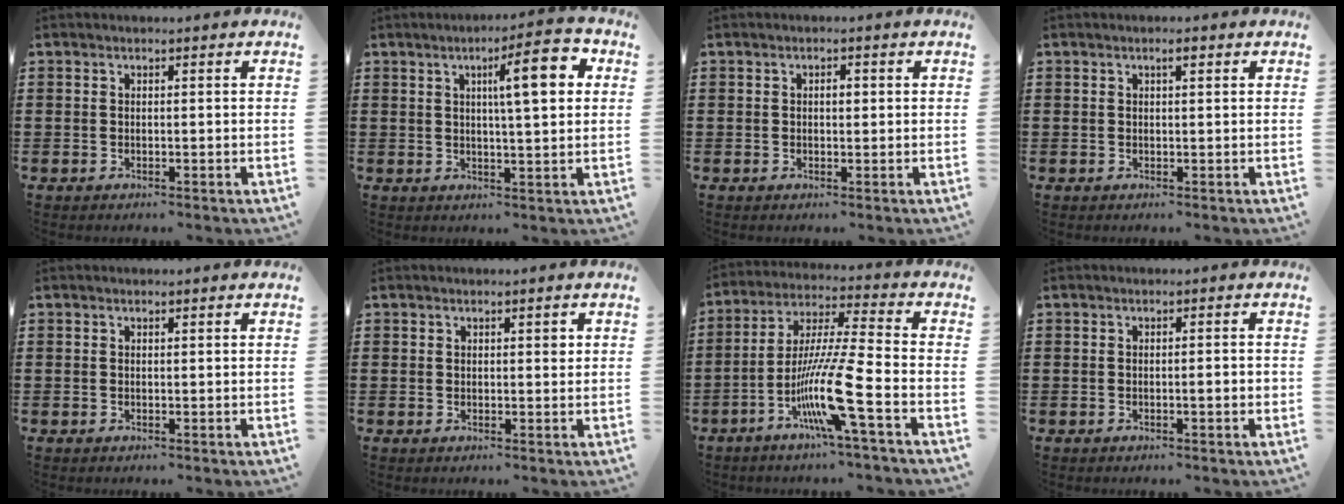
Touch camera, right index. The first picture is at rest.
{"total": 9.5, "force": [3.0, 1.9, 8.8], "torque": [-0.143, -0.003, 0.041]}
{"total": 1.4, "force": [0.2, 0.7, 1.3], "torque": [-0.025, 0.006, 0.001]}
{"total": 1.3, "force": [0.6, 0.3, 1.1], "torque": [-0.015, 0.001, 0.007]}
{"total": 0.0}
{"total": 1.0, "force": [0.5, 0.6, 0.6], "torque": [-0.005, 0.002, 0.008]}
{"total": 12.5, "force": [-5.6, -0.1, 11.2], "torque": [-0.242, -0.017, -0.119]}
{"total": 1.5, "force": [-0.3, 0.1, 1.5], "torque": [-0.025, -0.002, -0.005]}